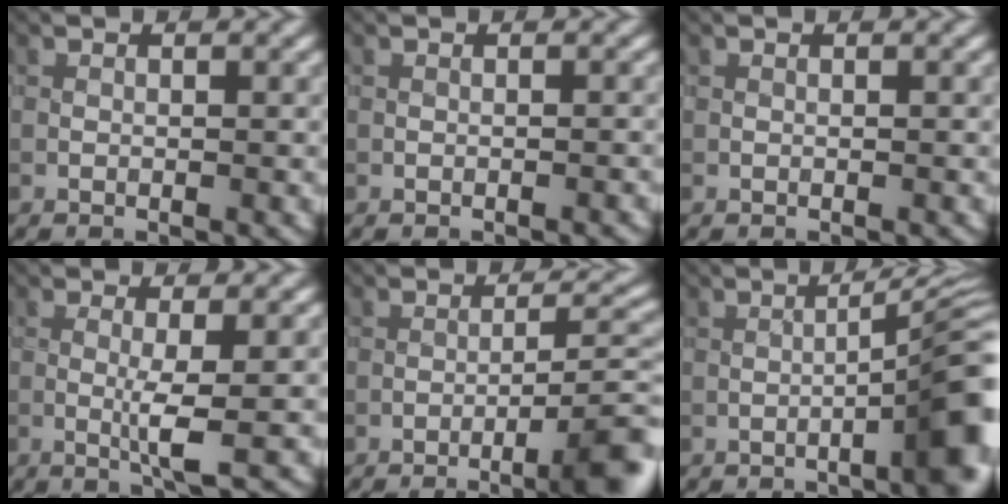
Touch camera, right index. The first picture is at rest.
{"total": 0.6, "force": [-0.6, 0.0, 0.1], "torque": [-0.003, 0.002, -0.009]}
{"total": 0.0}
{"total": 2.9, "force": [-0.2, 0.0, 2.9], "torque": [-0.057, -0.006, -0.008]}
{"total": 7.4, "force": [-4.2, 1.1, 6.0], "torque": [-0.075, 0.012, -0.060]}
{"total": 8.5, "force": [-2.4, 1.5, 8.1], "torque": [-0.097, 0.007, -0.036]}